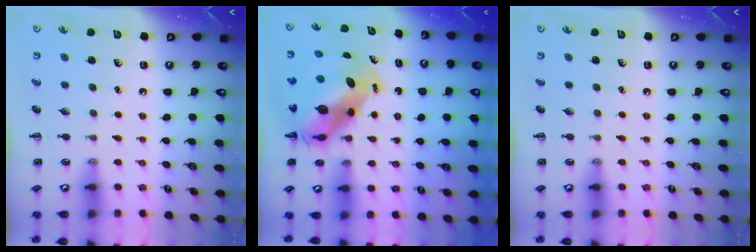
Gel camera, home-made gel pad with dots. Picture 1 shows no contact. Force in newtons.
{"total": 8.7, "press": 8.3, "slide": 2.5}
{"total": 0.0}